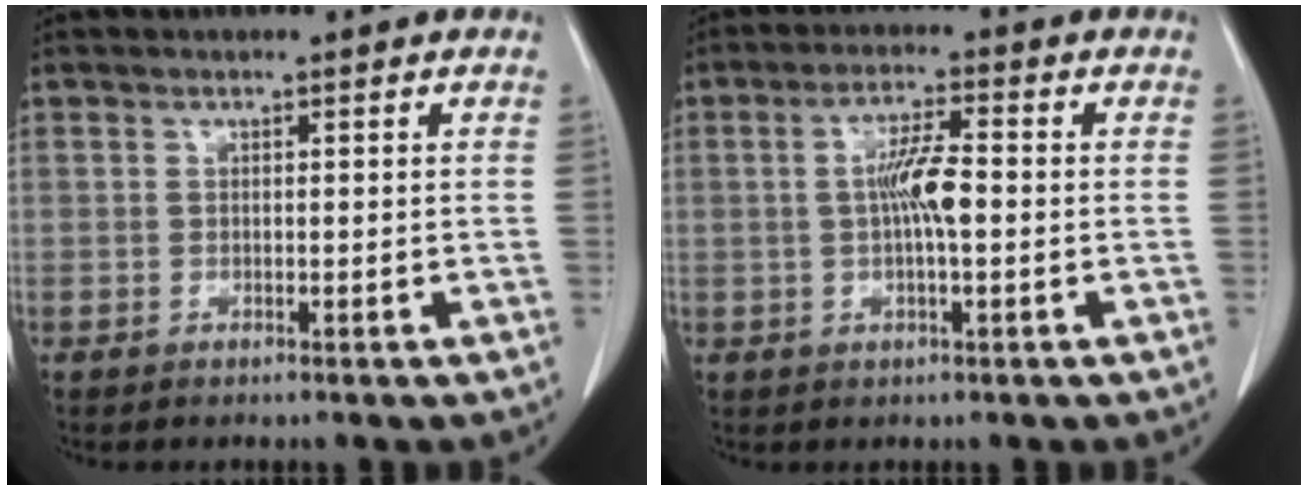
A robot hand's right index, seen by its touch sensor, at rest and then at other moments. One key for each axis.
{"total": 5.7, "fx": -0.1, "fy": 0.9, "fz": 5.6, "tx": -0.108, "ty": 0.008, "tz": -0.006}